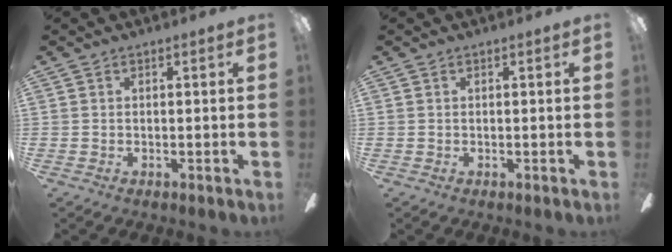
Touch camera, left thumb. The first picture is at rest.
{"total": 0.0}